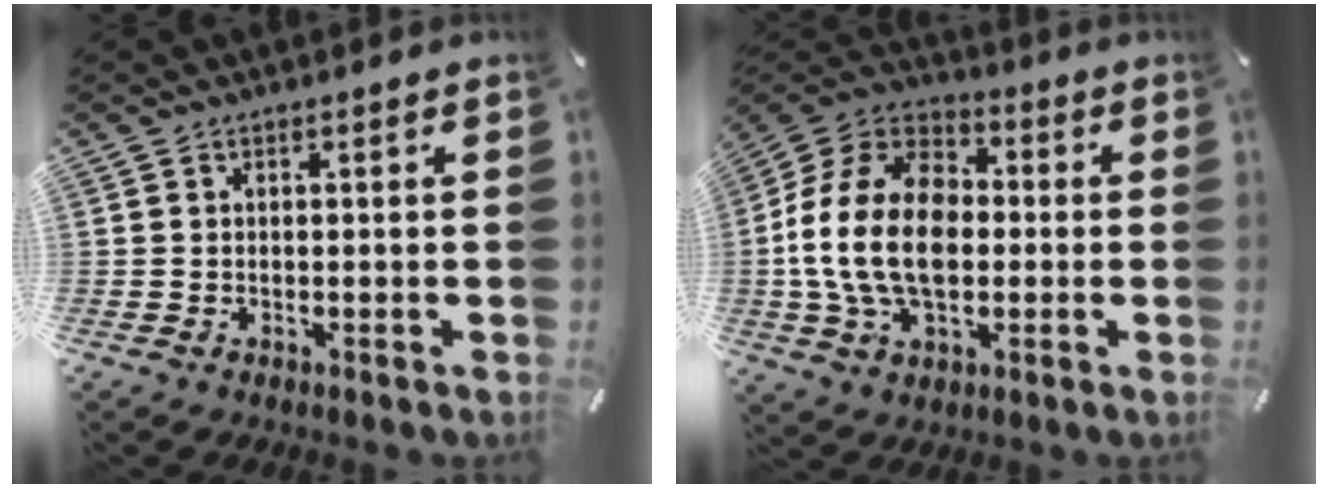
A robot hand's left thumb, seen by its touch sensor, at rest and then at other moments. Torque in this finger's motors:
{"motor_torque": [1.21, 2.89, 1.67, -0.78, 0.38]}